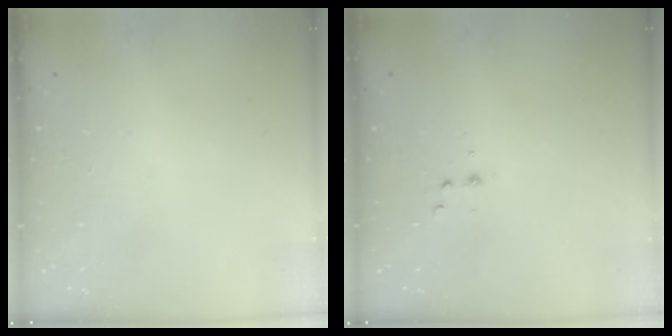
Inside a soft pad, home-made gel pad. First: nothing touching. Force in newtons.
{"total": 2.9, "press": 2.7, "slide": 1.1}